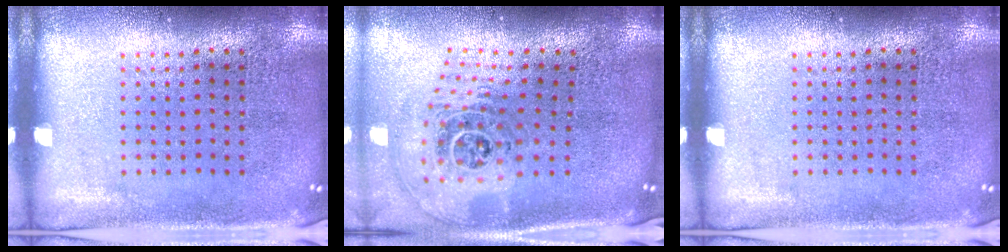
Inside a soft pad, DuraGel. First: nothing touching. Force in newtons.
{"total": 2.3, "press": 1.6, "slide": 1.6}
{"total": 0.0}